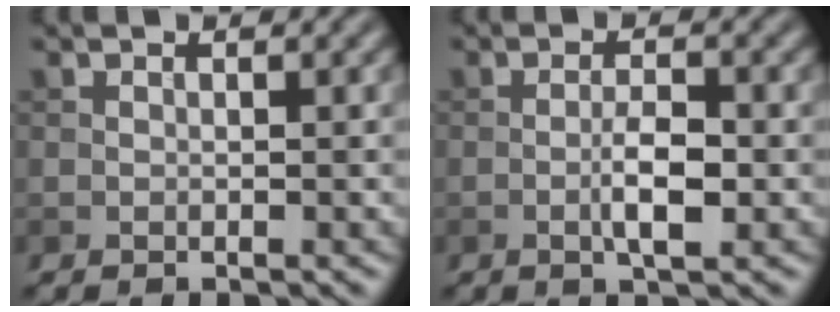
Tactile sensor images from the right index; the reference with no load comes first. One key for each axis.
{"total": 3.1, "fx": -0.8, "fy": 0.8, "fz": 2.9, "tx": -0.055, "ty": 0.001, "tz": -0.017}